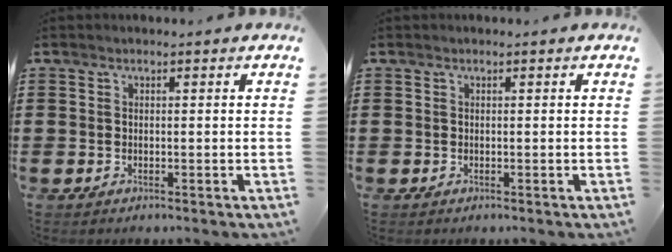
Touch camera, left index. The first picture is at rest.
{"total": 0.0}